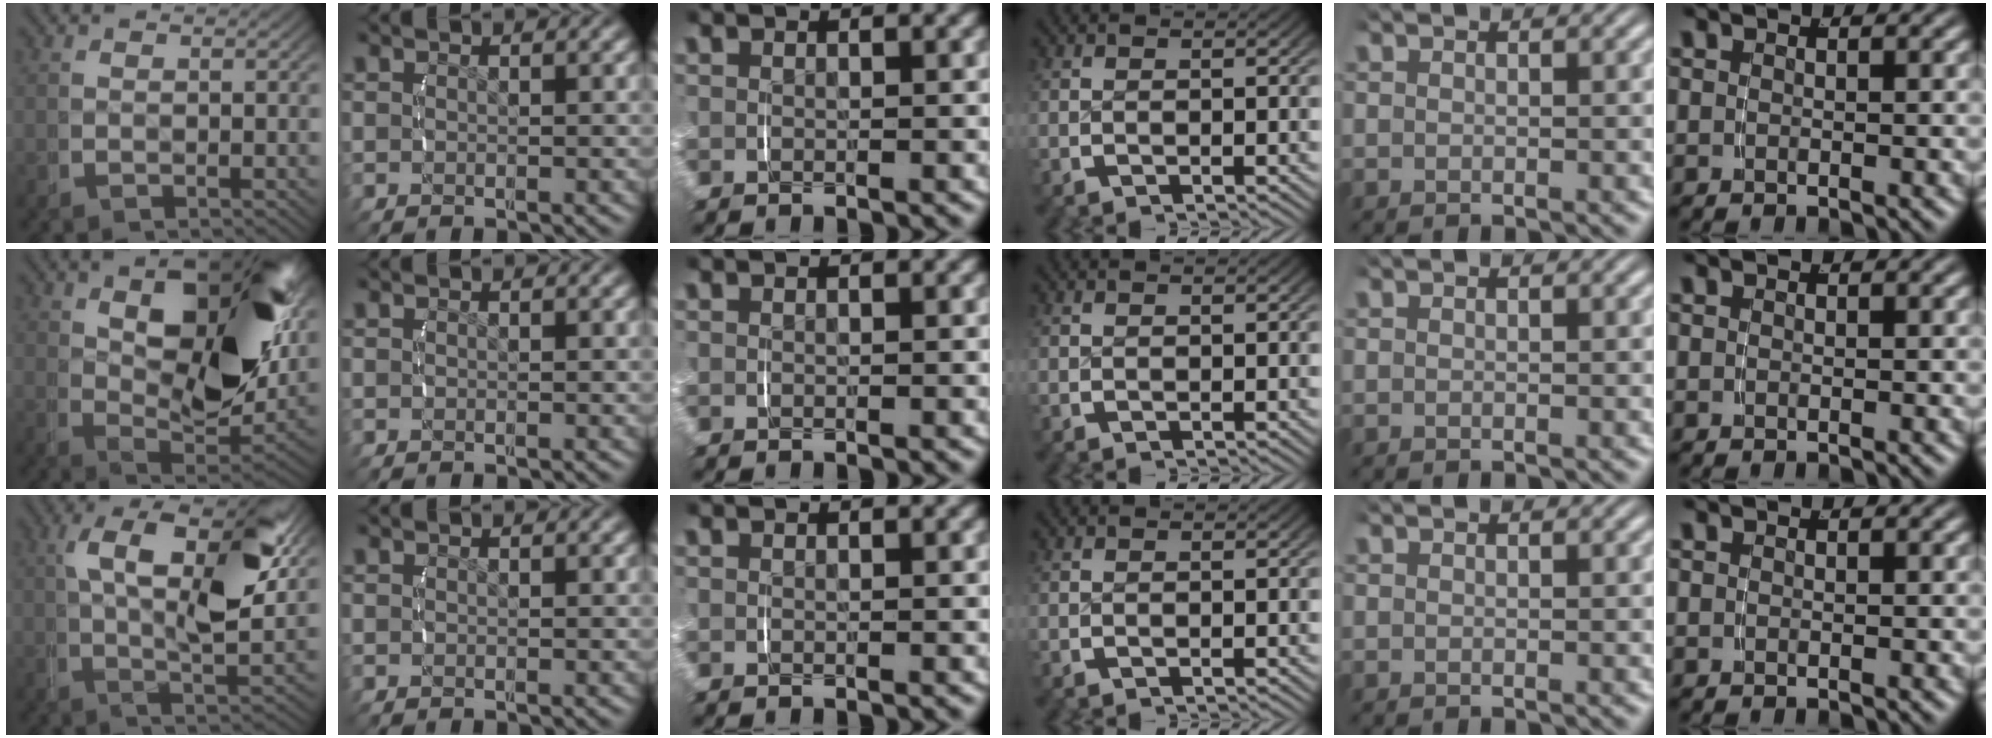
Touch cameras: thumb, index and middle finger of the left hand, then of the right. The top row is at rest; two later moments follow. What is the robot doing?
{"motion": "lift_and_place", "object": "jar lid"}